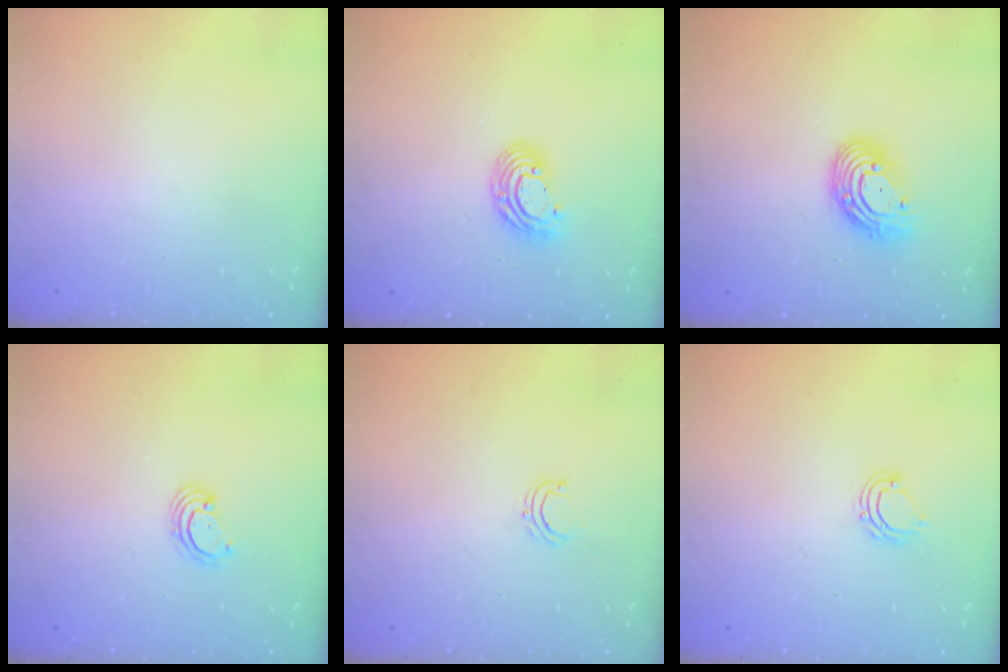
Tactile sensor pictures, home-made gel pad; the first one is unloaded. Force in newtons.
{"total": 8.0, "press": 8.0, "slide": 0.4}
{"total": 11.1, "press": 11.1, "slide": 0.7}
{"total": 2.8, "press": 2.8, "slide": 0.3}
{"total": 3.9, "press": 3.9, "slide": 0.3}
{"total": 5.2, "press": 5.1, "slide": 0.7}